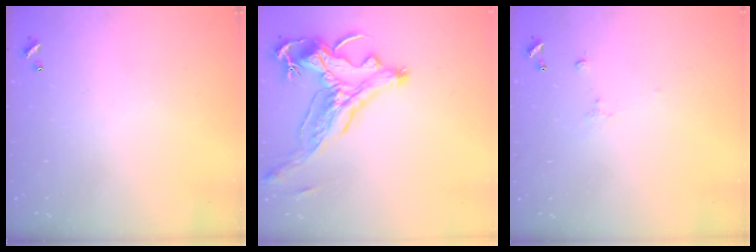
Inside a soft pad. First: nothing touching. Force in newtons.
{"total": 2.9, "press": 2.5, "slide": 1.3}
{"total": 1.1, "press": 0.9, "slide": 0.5}